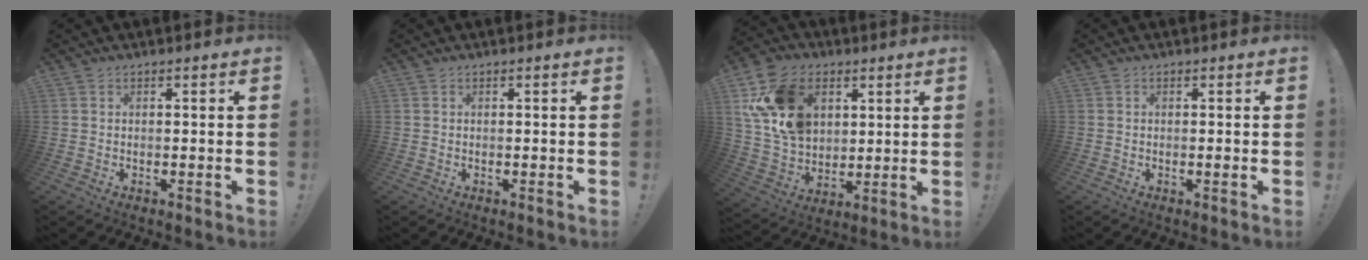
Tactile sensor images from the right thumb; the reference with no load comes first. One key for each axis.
{"total": 0.0}
{"total": 19.8, "fx": 7.0, "fy": 14.8, "fz": 11.2, "tx": -0.200, "ty": -0.021, "tz": 0.141}
{"total": 1.0, "fx": -0.1, "fy": -0.1, "fz": 1.0, "tx": -0.008, "ty": -0.003, "tz": -0.004}